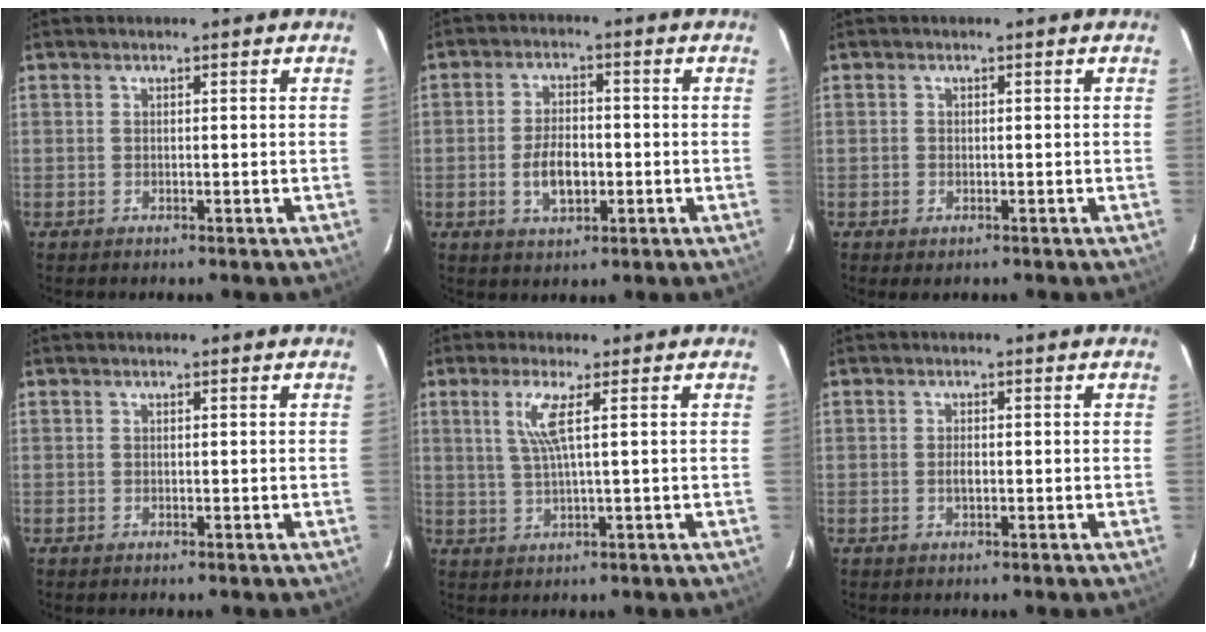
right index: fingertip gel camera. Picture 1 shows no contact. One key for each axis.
{"total": 6.8, "fx": -1.7, "fy": 3.7, "fz": 5.5, "tx": -0.111, "ty": -0.001, "tz": -0.025}
{"total": 1.2, "fx": -0.7, "fy": 0.8, "fz": 0.5, "tx": -0.009, "ty": -0.003, "tz": -0.012}
{"total": 0.0}
{"total": 4.7, "fx": 1.6, "fy": -0.5, "fz": 4.4, "tx": -0.083, "ty": -0.001, "tz": 0.036}
{"total": 1.4, "fx": -0.3, "fy": 0.7, "fz": 1.1, "tx": -0.022, "ty": -0.002, "tz": -0.006}